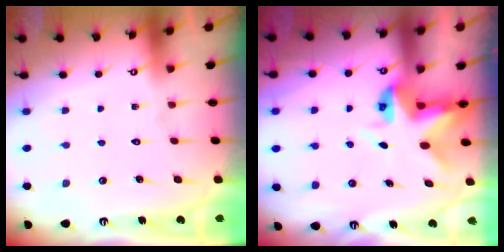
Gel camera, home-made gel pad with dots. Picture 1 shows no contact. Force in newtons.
{"total": 4.8, "press": 4.8, "slide": 0.4}